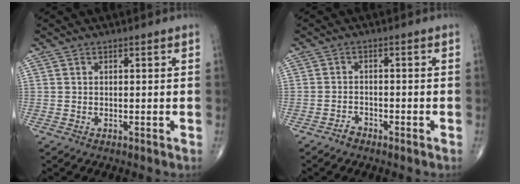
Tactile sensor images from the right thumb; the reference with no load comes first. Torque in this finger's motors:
{"motor_torque": [-0.17, 0.19, 0.06, 0.16, -0.02]}